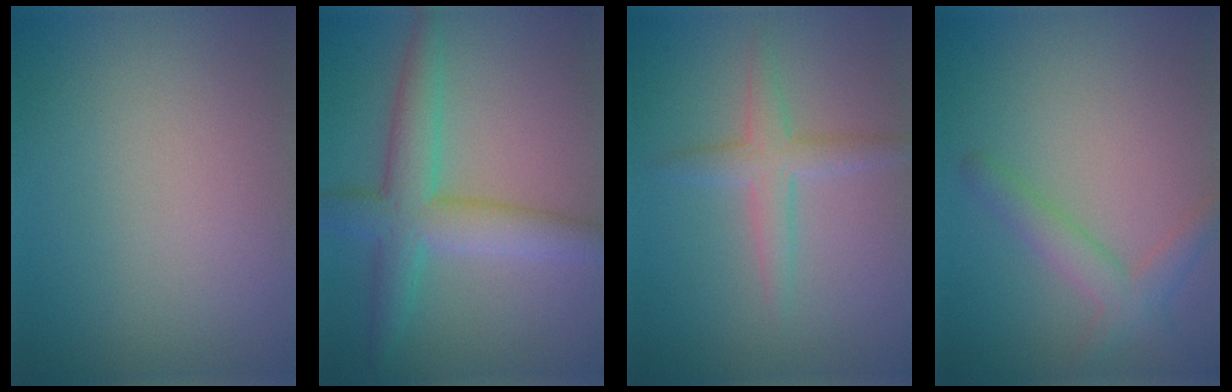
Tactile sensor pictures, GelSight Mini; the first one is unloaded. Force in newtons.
{"total": 5.6, "press": 5.6, "slide": 0.1}
{"total": 2.7, "press": 2.7, "slide": 0.1}
{"total": 2.7, "press": 2.7, "slide": 0.2}